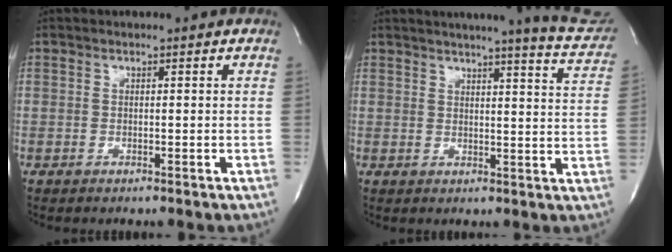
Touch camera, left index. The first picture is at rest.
{"total": 15.9, "force": [14.4, 0.3, 6.8], "torque": [-0.085, -0.055, 0.151]}